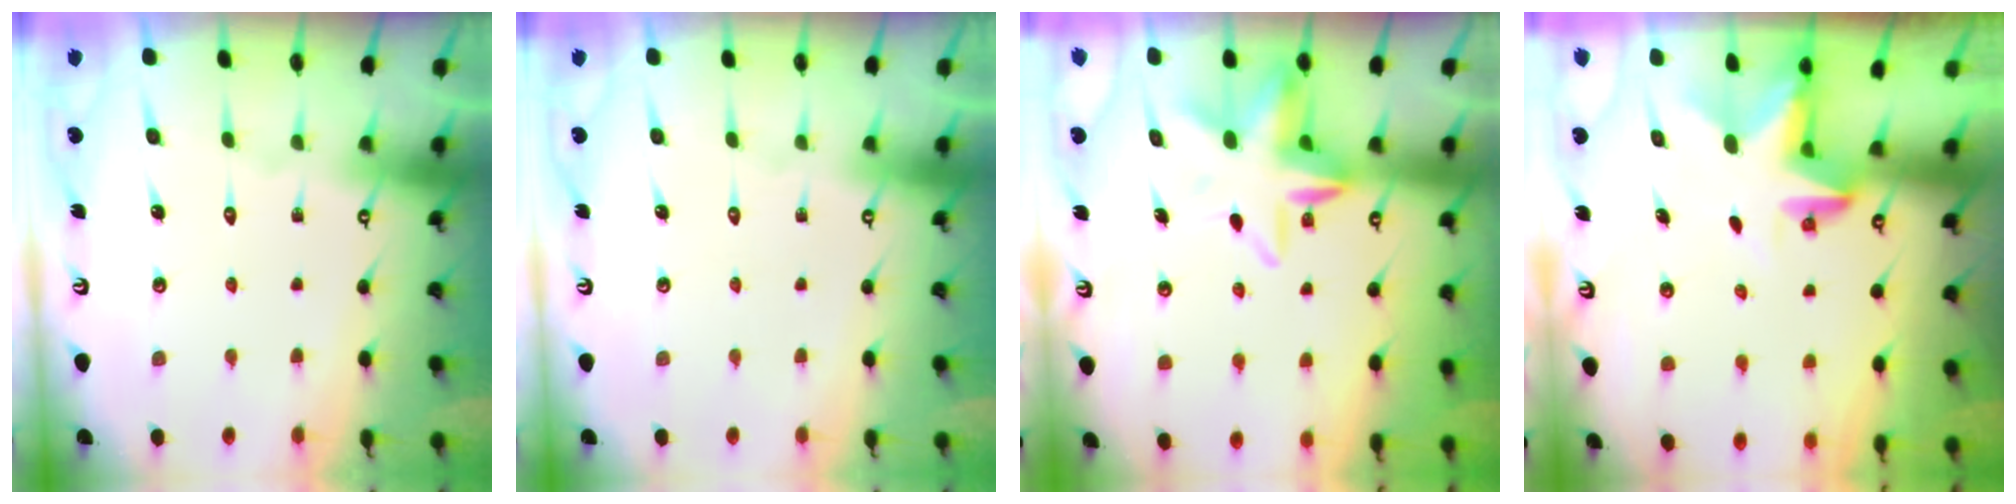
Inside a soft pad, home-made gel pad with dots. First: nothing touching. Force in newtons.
{"total": 0.0}
{"total": 8.8, "press": 8.4, "slide": 2.5}
{"total": 3.0, "press": 3.0, "slide": 0.3}